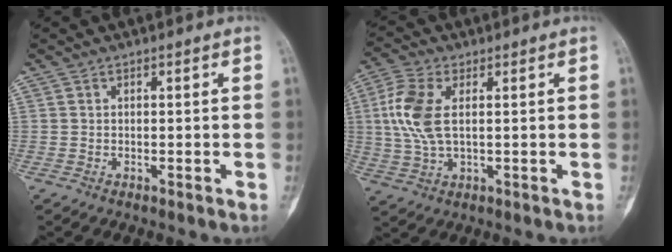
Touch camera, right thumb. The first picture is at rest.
{"total": 9.3, "force": [1.4, 4.8, 7.8], "torque": [-0.188, 0.004, 0.027]}